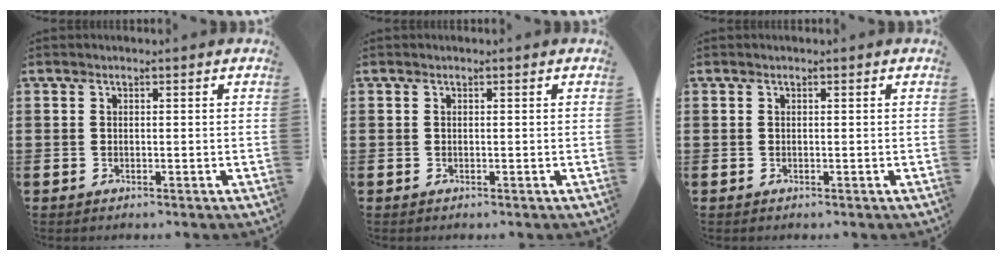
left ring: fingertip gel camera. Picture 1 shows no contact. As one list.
[{"total": 0.0}, {"total": 0.0}]